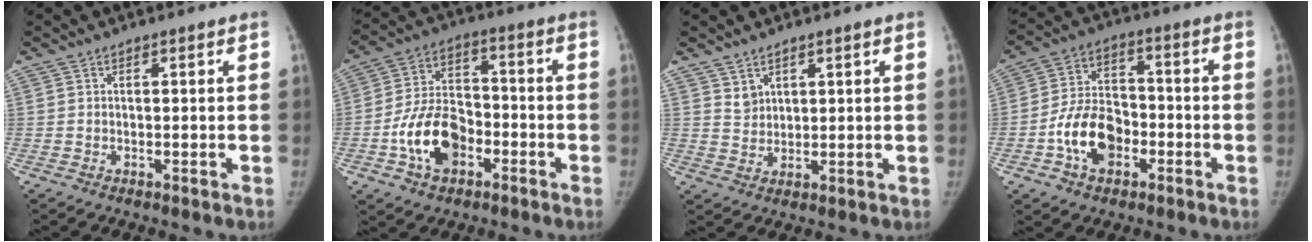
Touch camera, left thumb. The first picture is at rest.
{"total": 12.6, "force": [-4.9, 8.4, 8.0], "torque": [-0.122, 0.033, -0.088]}
{"total": 2.8, "force": [1.9, 2.0, 0.6], "torque": [0.007, -0.017, 0.039]}
{"total": 11.6, "force": [-4.3, 8.0, 7.3], "torque": [-0.106, 0.031, -0.079]}